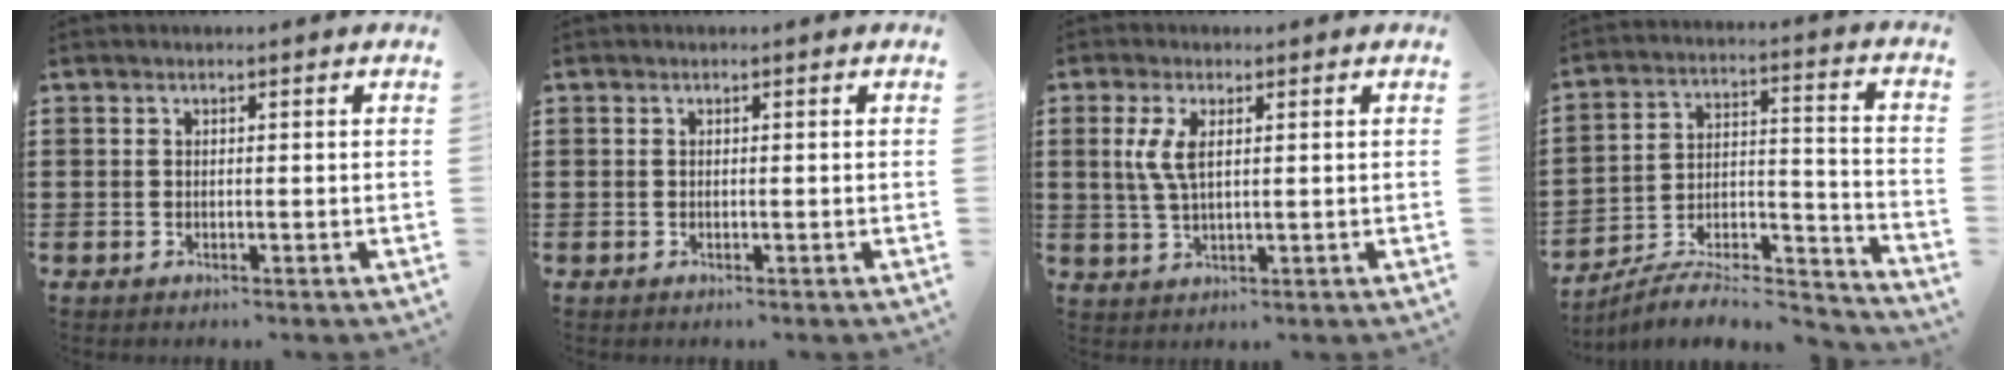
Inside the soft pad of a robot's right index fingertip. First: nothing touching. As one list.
[{"total": 0.0}, {"total": 4.5, "force": [1.2, 1.5, 4.0], "torque": [-0.091, 0.003, 0.018]}, {"total": 7.1, "force": [-6.5, 1.6, 2.4], "torque": [-0.035, 0.010, -0.127]}]